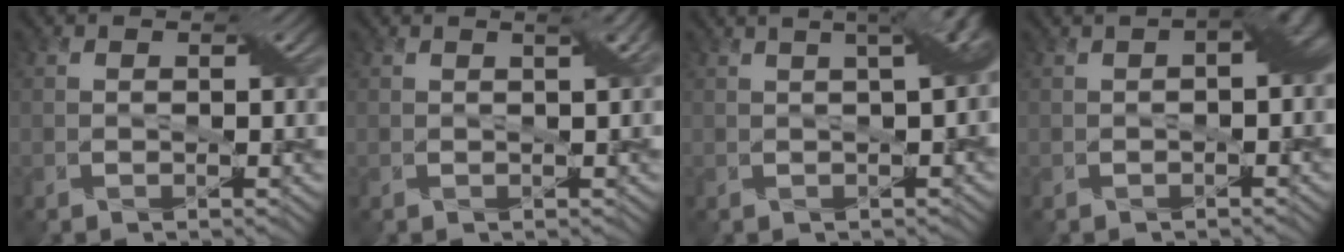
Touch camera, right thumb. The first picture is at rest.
{"total": 1.4, "force": [0.7, 0.0, 1.2], "torque": [-0.023, 0.006, 0.007]}
{"total": 7.2, "force": [1.8, 2.7, 6.4], "torque": [-0.049, 0.045, 0.002]}
{"total": 4.8, "force": [0.2, 2.3, 4.2], "torque": [-0.051, 0.009, 0.008]}